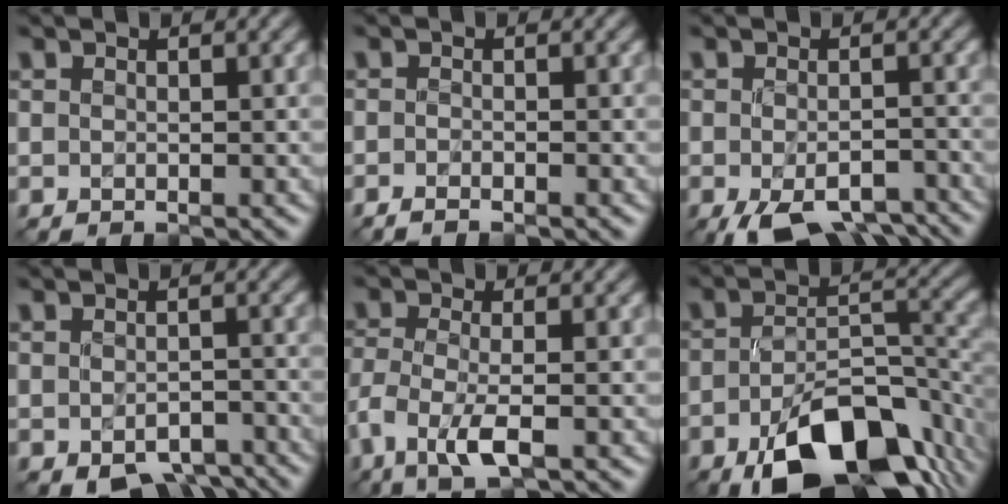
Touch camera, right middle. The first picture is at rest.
{"total": 1.0, "force": [-0.8, 0.1, 0.5], "torque": [-0.009, -0.003, -0.017]}
{"total": 7.4, "force": [-4.9, 3.0, 4.6], "torque": [-0.070, -0.023, -0.068]}
{"total": 4.7, "force": [-3.2, 2.5, 2.5], "torque": [-0.033, -0.016, -0.044]}
{"total": 4.0, "force": [-1.8, 1.2, 3.3], "torque": [-0.075, -0.005, -0.043]}
{"total": 12.2, "force": [-6.6, 6.0, 8.4], "torque": [-0.141, -0.020, -0.097]}